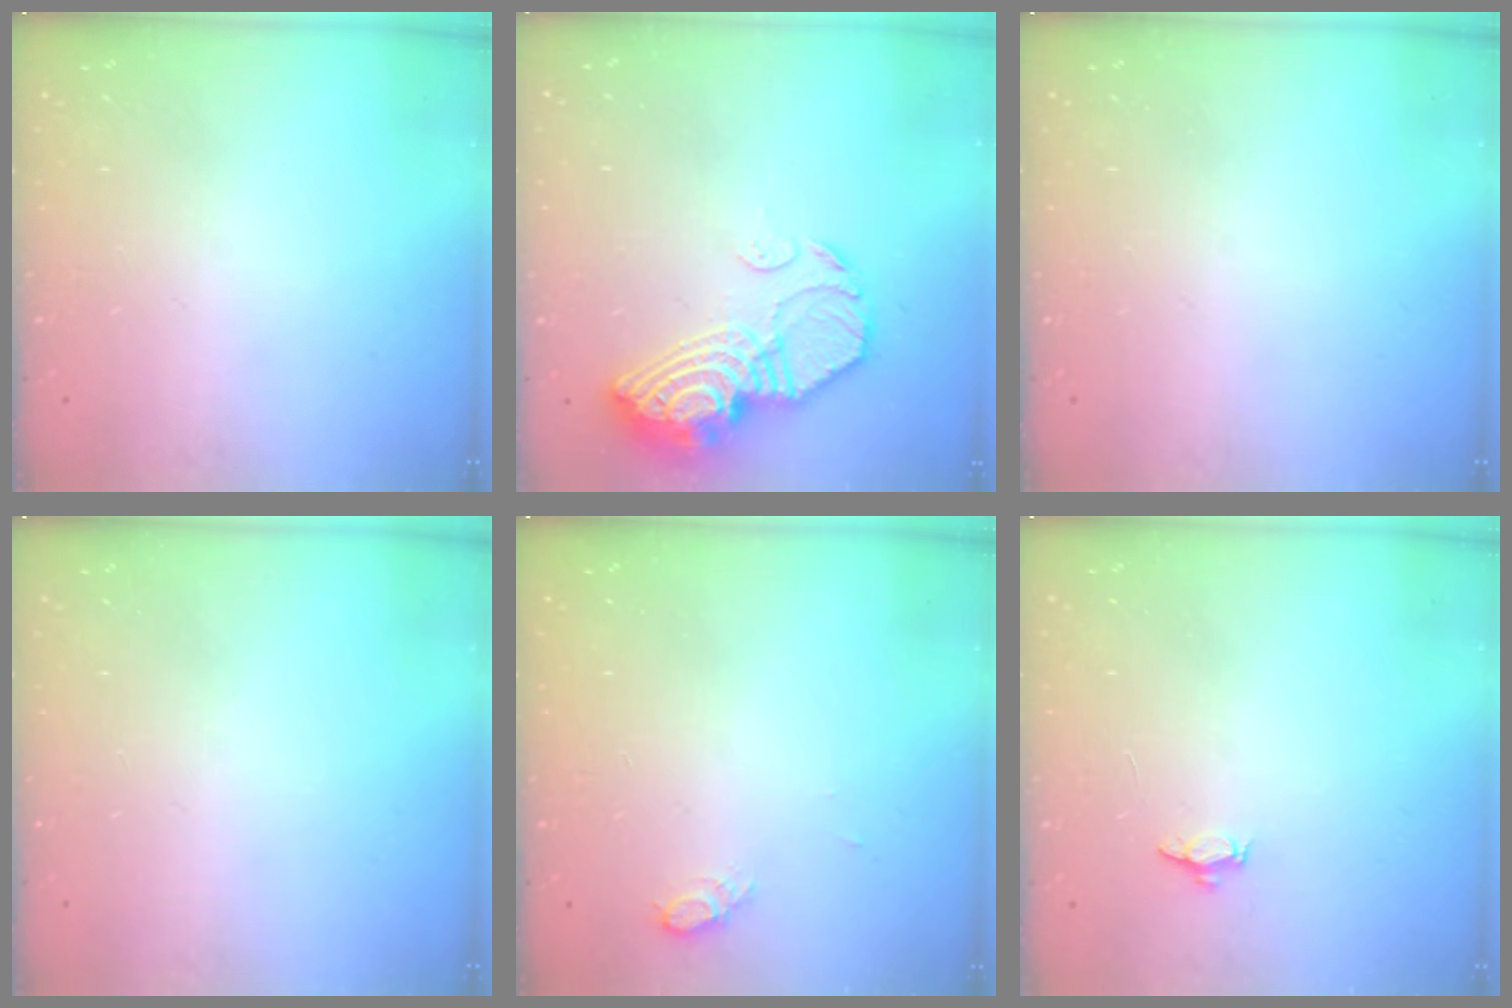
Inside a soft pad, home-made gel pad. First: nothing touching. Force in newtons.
{"total": 15.6, "press": 15.5, "slide": 1.8}
{"total": 0.0}
{"total": 0.0}
{"total": 5.7, "press": 5.4, "slide": 1.9}
{"total": 3.6, "press": 3.5, "slide": 0.3}